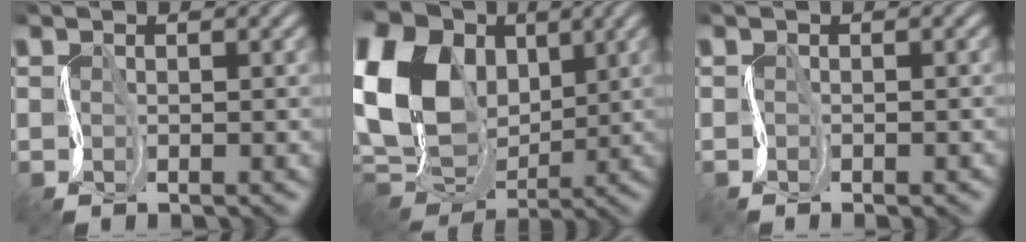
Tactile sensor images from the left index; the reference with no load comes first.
{"total": 16.2, "force": [2.9, 12.4, 10.1], "torque": [-0.218, 0.033, 0.042]}
{"total": 0.7, "force": [-0.7, 0.1, 0.3], "torque": [-0.001, -0.001, -0.012]}